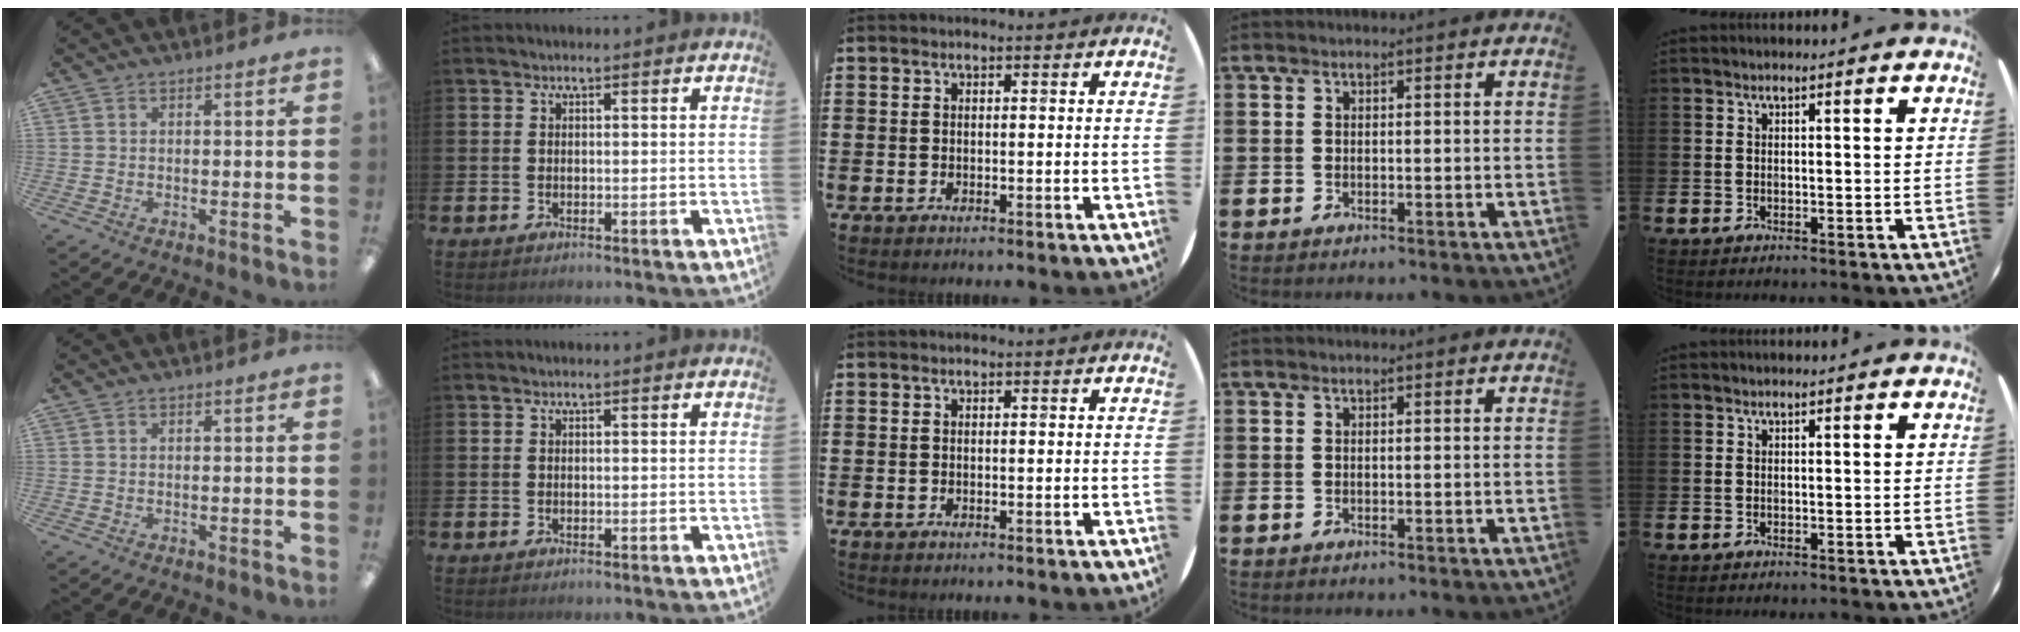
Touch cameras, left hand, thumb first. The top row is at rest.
{}